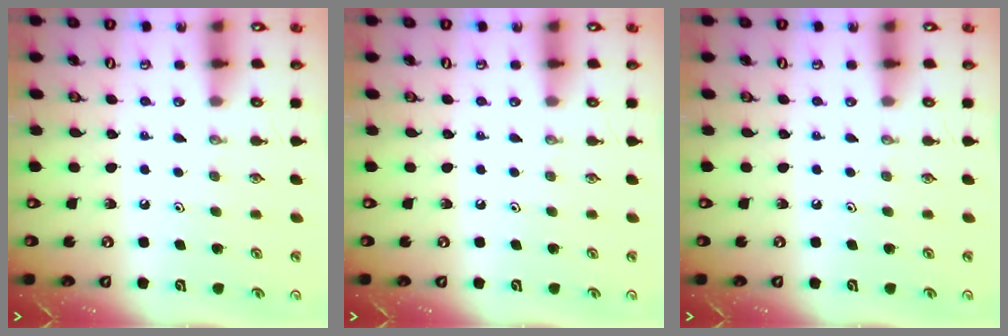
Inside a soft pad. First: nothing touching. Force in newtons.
{"total": 0.0}
{"total": 0.0}